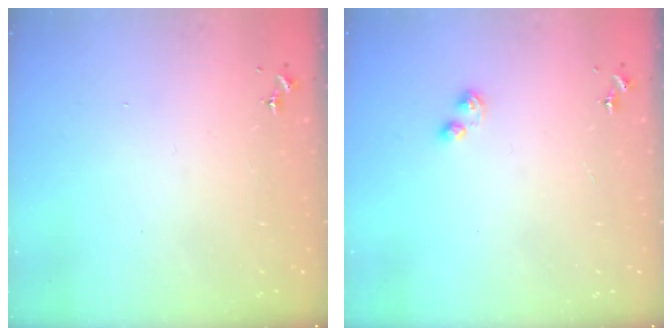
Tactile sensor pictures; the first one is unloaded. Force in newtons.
{"total": 2.9, "press": 2.9, "slide": 0.4}